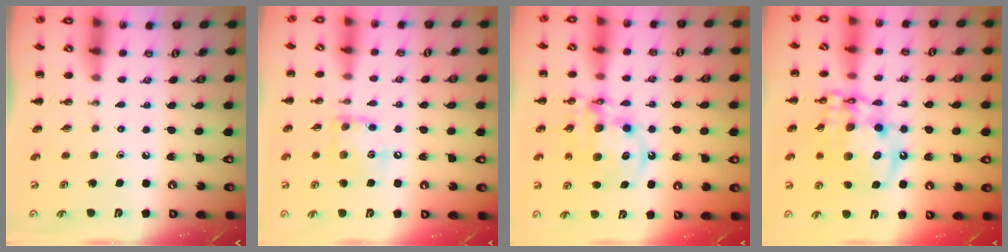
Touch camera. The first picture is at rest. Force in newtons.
{"total": 11.1, "press": 11.0, "slide": 1.2}
{"total": 12.8, "press": 12.5, "slide": 2.9}
{"total": 16.3, "press": 15.8, "slide": 3.7}